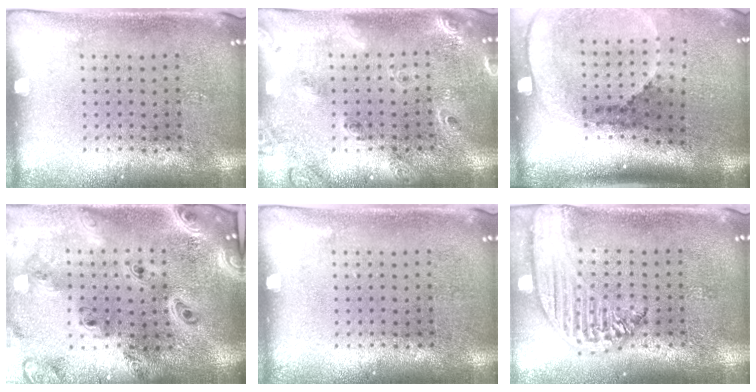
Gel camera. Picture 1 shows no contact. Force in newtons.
{"total": 1.8, "press": 1.7, "slide": 0.6}
{"total": 2.6, "press": 1.8, "slide": 1.9}
{"total": 3.6, "press": 2.8, "slide": 2.3}
{"total": 0.0}
{"total": 2.5, "press": 2.1, "slide": 1.3}